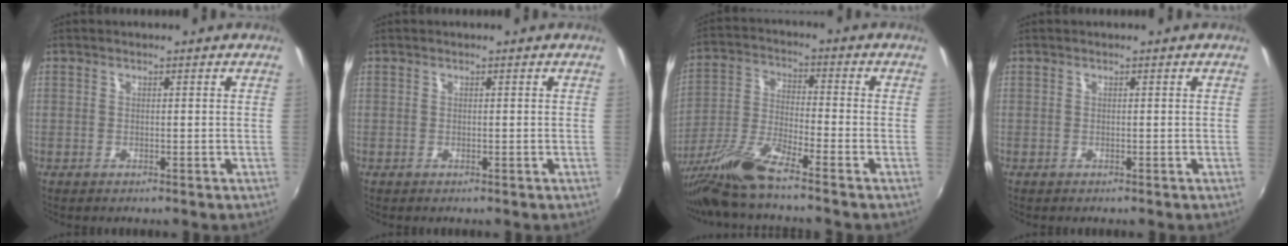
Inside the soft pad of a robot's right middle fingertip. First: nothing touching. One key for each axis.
{"total": 0.0}
{"total": 9.8, "fx": -8.1, "fy": -0.7, "fz": 5.5, "tx": -0.112, "ty": -0.016, "tz": -0.160}
{"total": 0.0}